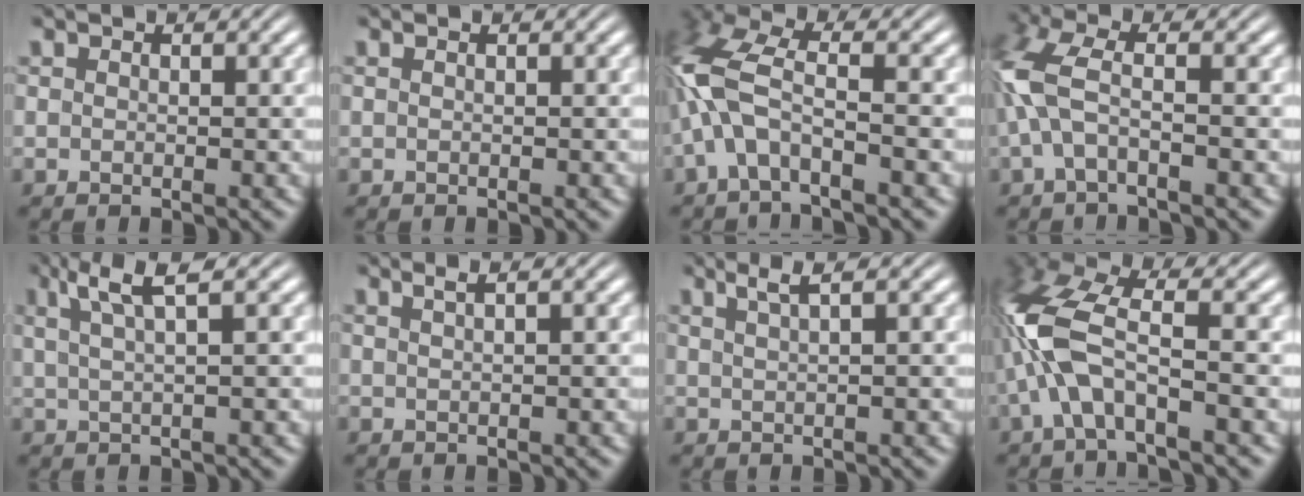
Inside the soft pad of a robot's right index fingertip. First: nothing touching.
{"total": 0.0}
{"total": 5.6, "force": [0.2, 3.3, 4.5], "torque": [-0.128, -0.012, 0.008]}
{"total": 4.5, "force": [-0.3, 2.5, 3.7], "torque": [-0.109, -0.008, 0.001]}
{"total": 4.4, "force": [2.7, 0.8, 3.4], "torque": [-0.056, 0.012, 0.043]}
{"total": 1.6, "force": [1.0, 0.1, 1.3], "torque": [-0.011, 0.007, 0.017]}
{"total": 2.8, "force": [1.9, 0.3, 2.0], "torque": [-0.020, 0.011, 0.032]}
{"total": 7.5, "force": [0.5, 4.2, 6.2], "torque": [-0.164, -0.009, 0.014]}